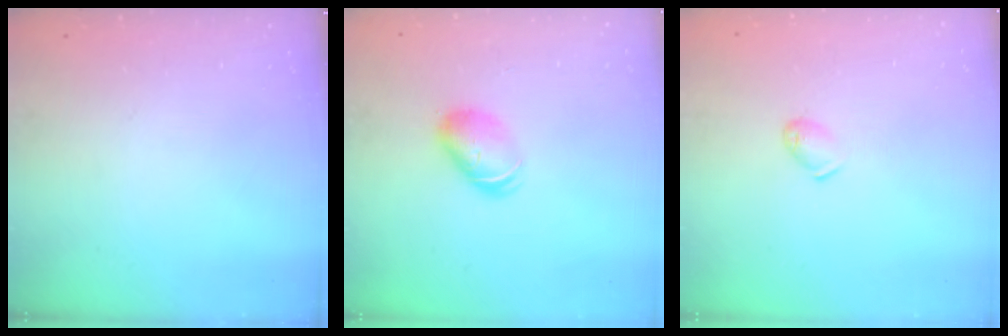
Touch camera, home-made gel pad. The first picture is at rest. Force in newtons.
{"total": 7.8, "press": 7.8, "slide": 0.5}
{"total": 7.2, "press": 7.1, "slide": 0.9}